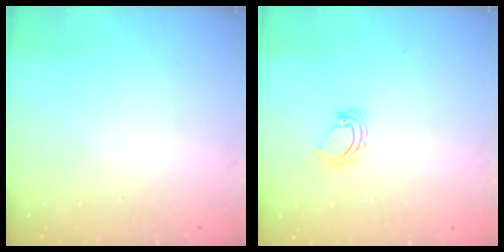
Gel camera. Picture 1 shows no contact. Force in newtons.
{"total": 5.4, "press": 5.4, "slide": 0.3}